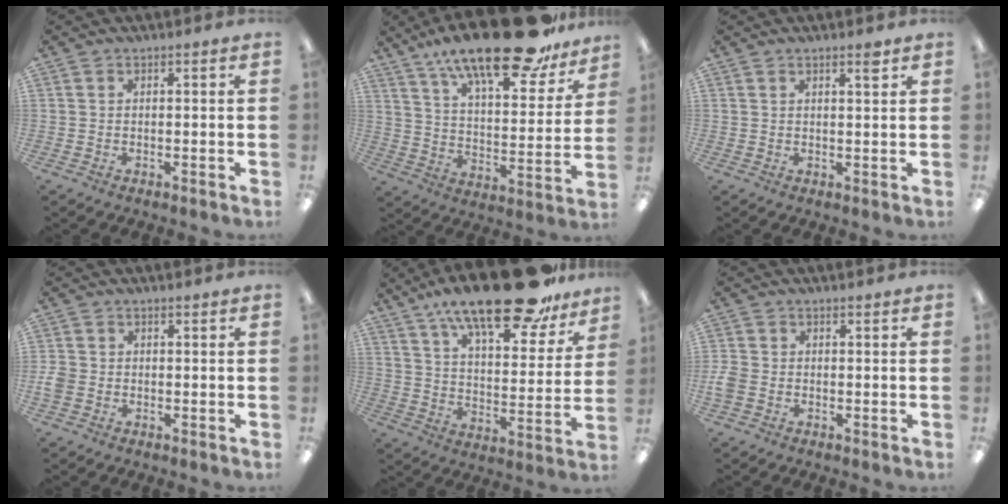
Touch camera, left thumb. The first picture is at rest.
{"total": 23.0, "force": [17.0, 7.2, 13.8], "torque": [-0.213, -0.110, 0.284]}
{"total": 2.2, "force": [1.6, 0.3, 1.4], "torque": [-0.016, -0.007, 0.025]}
{"total": 2.8, "force": [-0.7, 2.3, 1.4], "torque": [-0.020, 0.006, -0.011]}
{"total": 22.2, "force": [16.6, 7.0, 13.0], "torque": [-0.203, -0.107, 0.280]}
{"total": 3.1, "force": [-0.9, 2.3, 1.8], "torque": [-0.035, 0.004, -0.015]}